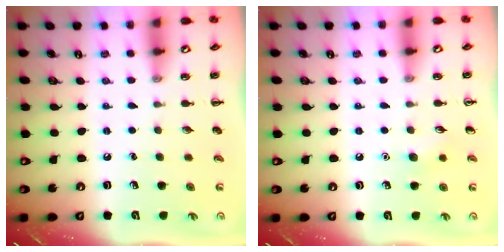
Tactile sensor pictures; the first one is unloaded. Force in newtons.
{"total": 4.5, "press": 4.3, "slide": 1.2}